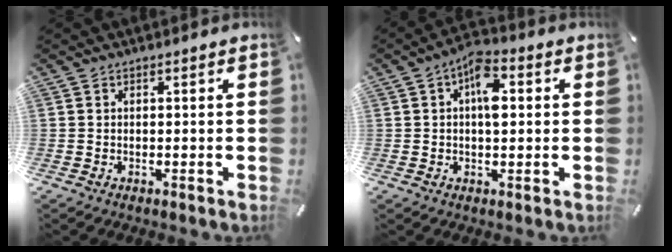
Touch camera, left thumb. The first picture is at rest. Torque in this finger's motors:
{"motor_torque": [0.80, 1.82, 1.28, -0.30, 0.31]}